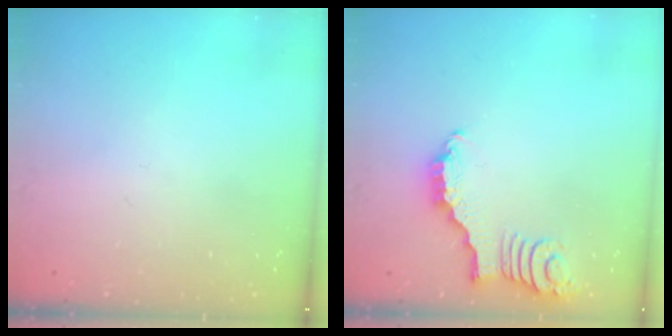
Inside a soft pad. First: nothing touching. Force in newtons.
{"total": 2.7, "press": 2.7, "slide": 0.4}